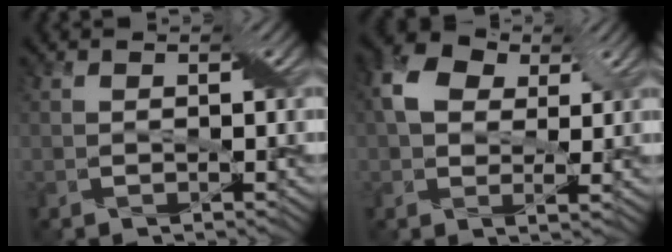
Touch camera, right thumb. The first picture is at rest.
{"total": 7.0, "force": [2.3, 4.9, 4.5], "torque": [-0.098, 0.008, 0.038]}